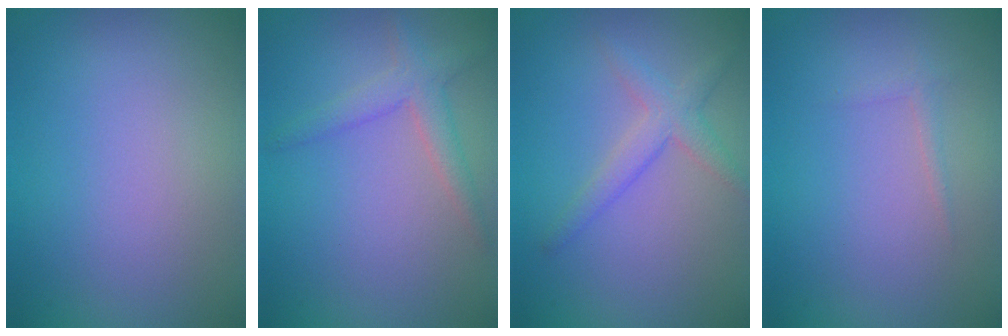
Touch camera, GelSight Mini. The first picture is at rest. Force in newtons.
{"total": 2.4, "press": 2.4, "slide": 0.2}
{"total": 2.6, "press": 2.6, "slide": 0.1}
{"total": 0.6, "press": 0.6, "slide": 0.1}